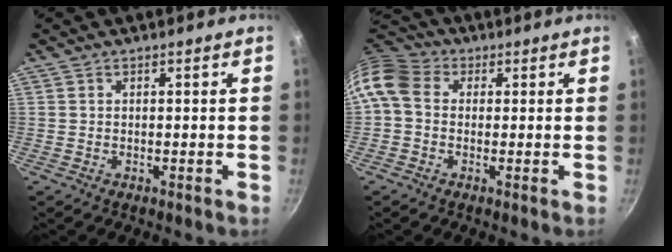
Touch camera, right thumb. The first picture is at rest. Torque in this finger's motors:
{"motor_torque": [0.41, 0.39, 0.69, -0.69, 0.18]}